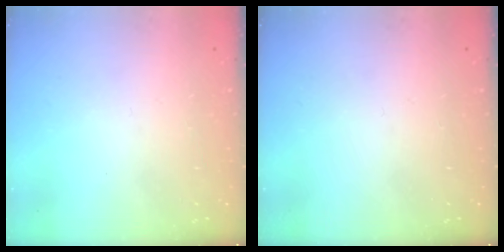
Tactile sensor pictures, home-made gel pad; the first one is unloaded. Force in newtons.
{"total": 0.0}